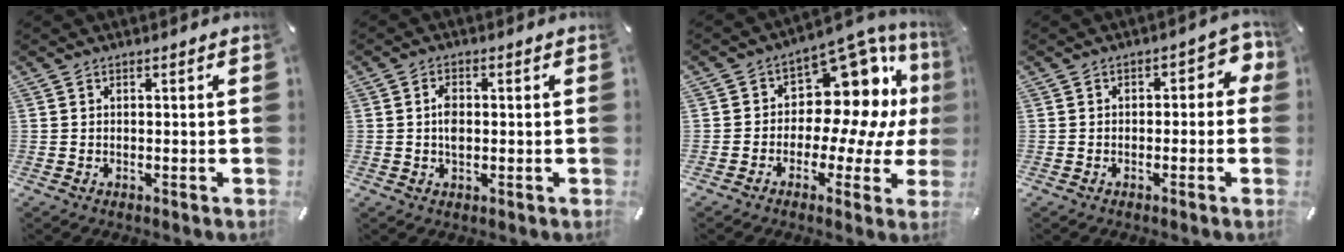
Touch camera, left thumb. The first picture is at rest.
{"total": 3.5, "force": [0.0, 2.1, 2.8], "torque": [-0.048, 0.001, -0.002]}
{"total": 14.5, "force": [5.1, 9.4, 9.7], "torque": [-0.150, -0.062, 0.084]}
{"total": 4.7, "force": [-0.5, 3.0, 3.6], "torque": [-0.044, 0.009, -0.017]}